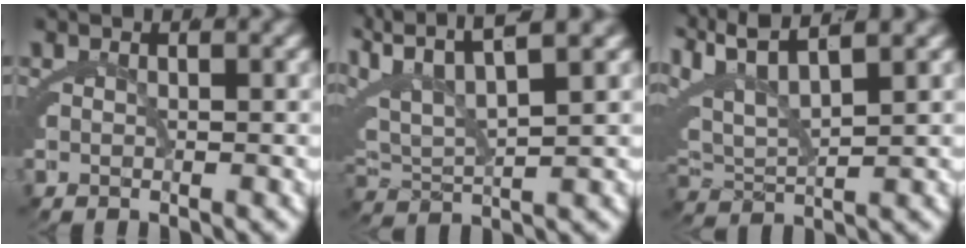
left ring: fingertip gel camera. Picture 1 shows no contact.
{"total": 7.0, "force": [2.5, 4.5, 4.8], "torque": [-0.115, -0.004, 0.044]}
{"total": 6.6, "force": [2.9, 4.1, 4.3], "torque": [-0.118, -0.006, 0.052]}